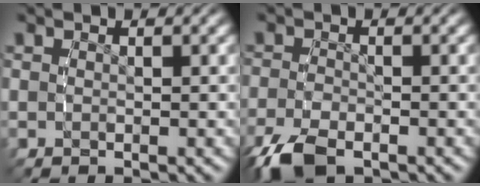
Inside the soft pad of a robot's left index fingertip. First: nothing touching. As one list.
[{"total": 3.1, "force": [-2.3, 1.2, 1.7], "torque": [-0.047, -0.014, -0.036]}]